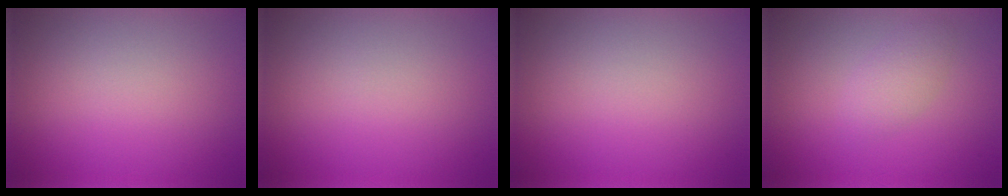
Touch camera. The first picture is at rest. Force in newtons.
{"total": 0.0}
{"total": 0.0}
{"total": 1.8, "press": 1.8, "slide": 0.1}